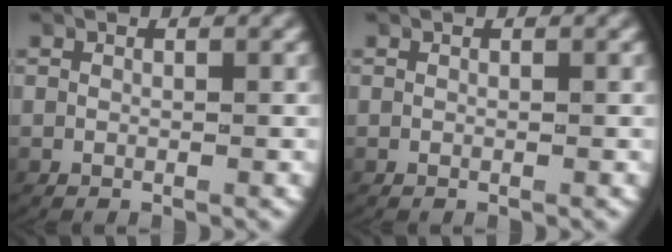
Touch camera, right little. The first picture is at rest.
{"total": 0.0}